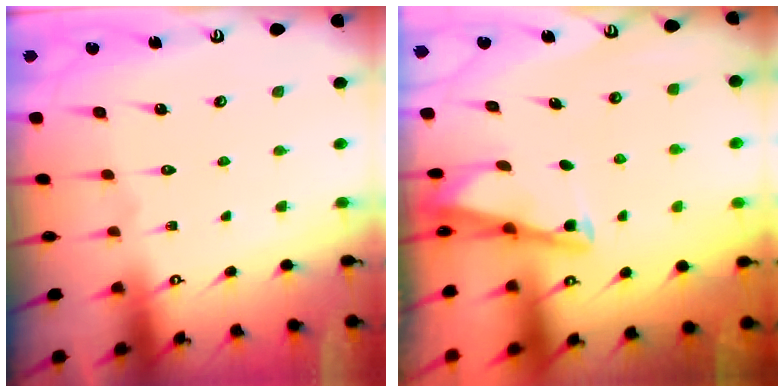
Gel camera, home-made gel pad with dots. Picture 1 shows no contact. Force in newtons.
{"total": 2.9, "press": 2.9, "slide": 0.3}